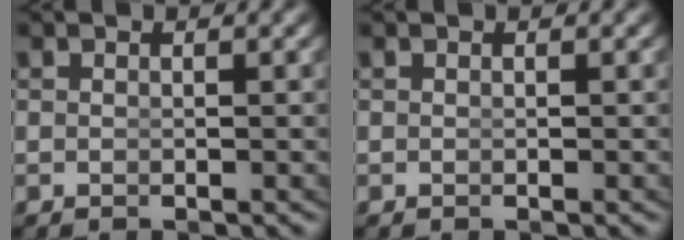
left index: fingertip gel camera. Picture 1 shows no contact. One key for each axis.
{"total": 0.0}